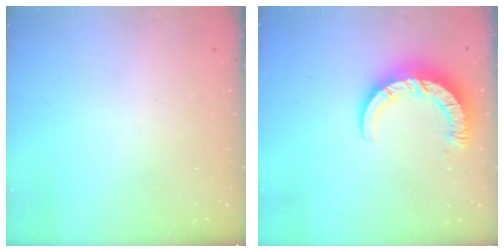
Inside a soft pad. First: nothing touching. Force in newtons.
{"total": 9.0, "press": 9.0, "slide": 0.9}